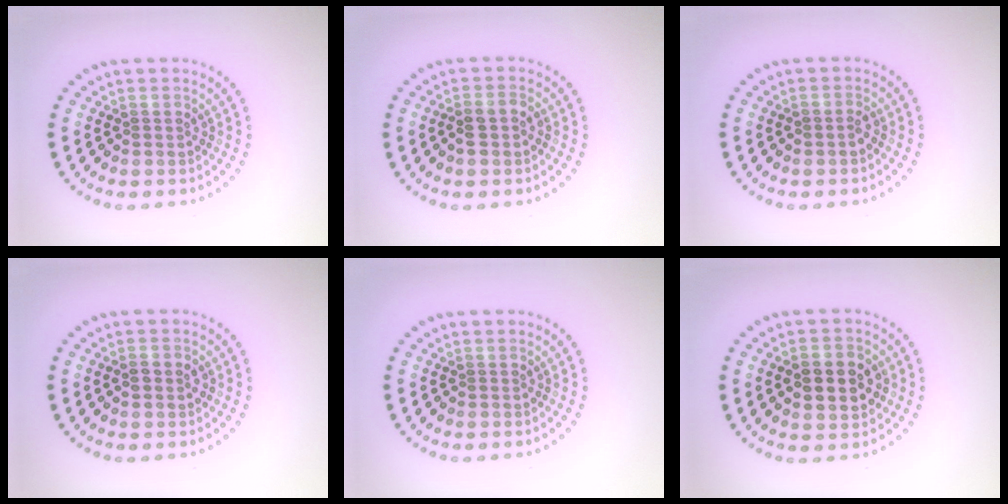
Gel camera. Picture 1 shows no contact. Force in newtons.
{"total": 1.9, "press": 1.8, "slide": 0.5}
{"total": 0.9, "press": 0.9, "slide": 0.3}
{"total": 1.3, "press": 1.3, "slide": 0.3}
{"total": 0.0}
{"total": 4.5, "press": 4.5, "slide": 0.3}